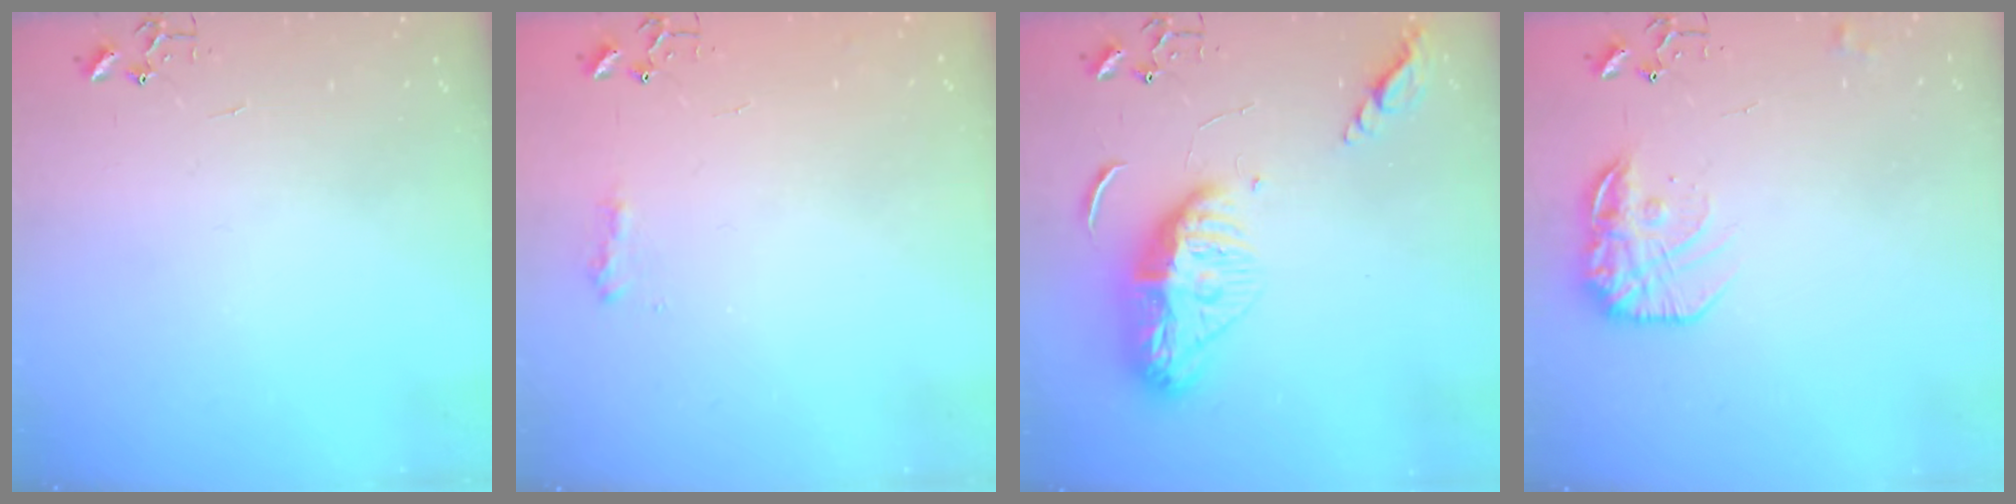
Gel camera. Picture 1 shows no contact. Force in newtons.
{"total": 7.8, "press": 7.8, "slide": 0.3}
{"total": 14.6, "press": 14.5, "slide": 1.2}
{"total": 15.5, "press": 15.5, "slide": 1.0}